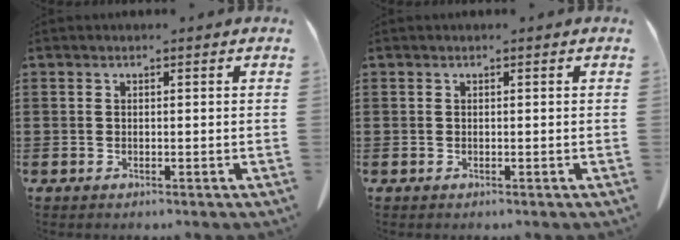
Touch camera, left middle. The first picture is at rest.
{"total": 0.0}